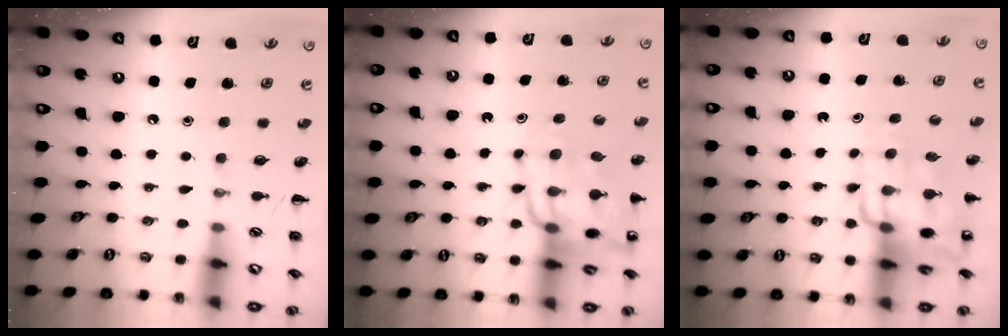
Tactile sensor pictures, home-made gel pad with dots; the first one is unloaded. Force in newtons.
{"total": 17.0, "press": 16.6, "slide": 3.9}
{"total": 13.8, "press": 13.3, "slide": 3.7}